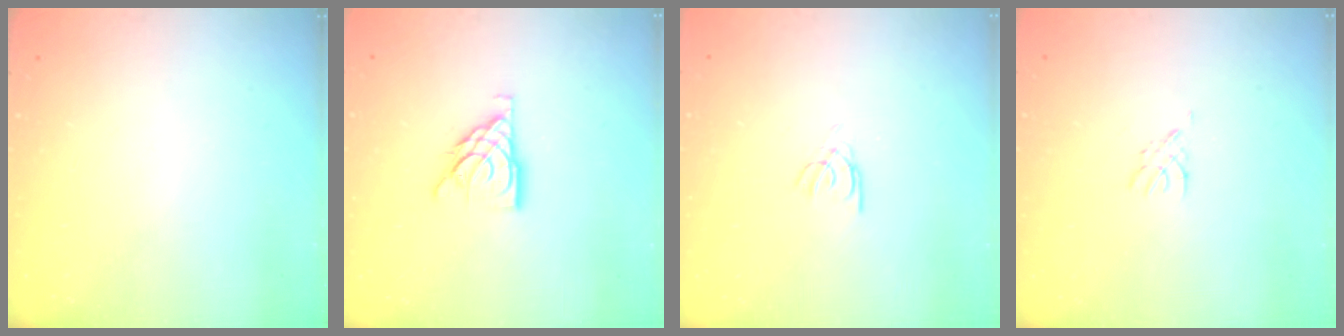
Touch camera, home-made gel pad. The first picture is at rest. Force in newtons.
{"total": 9.6, "press": 9.6, "slide": 0.4}
{"total": 2.2, "press": 2.2, "slide": 0.2}
{"total": 1.8, "press": 1.7, "slide": 0.4}